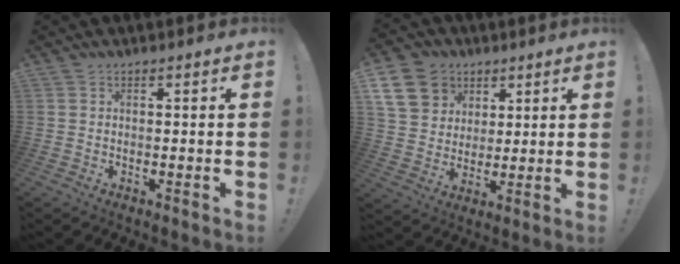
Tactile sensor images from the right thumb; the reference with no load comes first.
{"total": 15.1, "force": [6.2, 12.2, 6.2], "torque": [-0.089, -0.024, 0.130]}